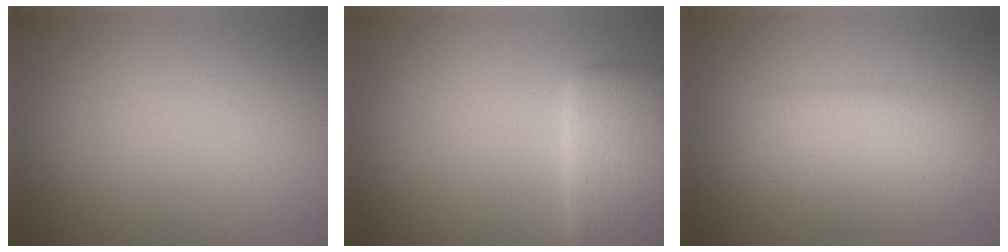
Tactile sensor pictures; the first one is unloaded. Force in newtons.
{"total": 4.9, "press": 4.9, "slide": 0.3}
{"total": 3.8, "press": 3.8, "slide": 0.1}